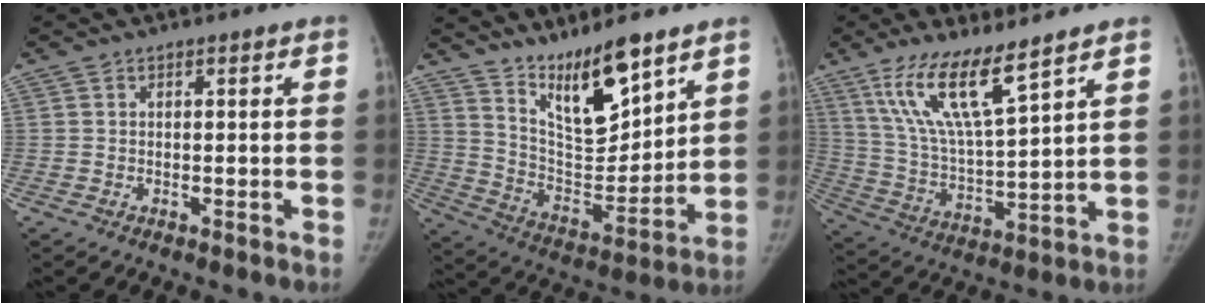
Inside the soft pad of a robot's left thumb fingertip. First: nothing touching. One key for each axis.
{"total": 14.3, "fx": 10.4, "fy": 3.8, "fz": 9.0, "tx": -0.121, "ty": -0.081, "tz": 0.198}
{"total": 13.8, "fx": 9.0, "fy": 2.4, "fz": 10.1, "tx": -0.187, "ty": -0.052, "tz": 0.189}